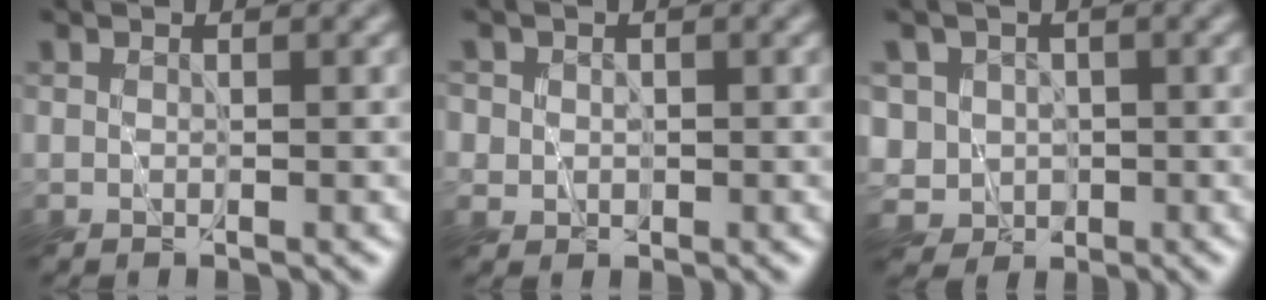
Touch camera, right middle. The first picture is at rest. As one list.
[{"total": 2.4, "force": [0.5, 2.2, 0.6], "torque": [-0.009, 0.012, -0.002]}, {"total": 3.2, "force": [-0.1, 3.1, 0.4], "torque": [-0.001, 0.001, -0.014]}]